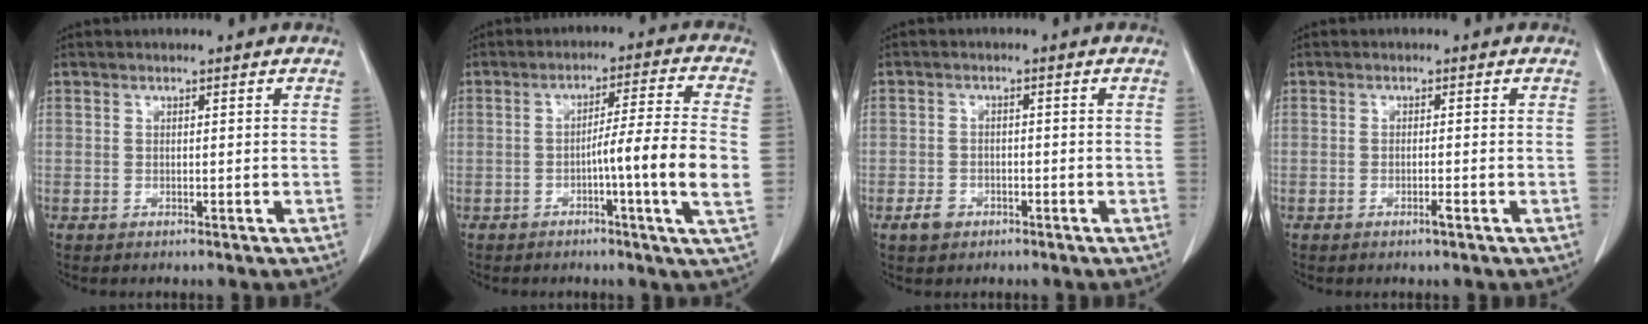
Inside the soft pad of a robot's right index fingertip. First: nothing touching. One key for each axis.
{"total": 10.3, "fx": -1.9, "fy": -1.3, "fz": 10.0, "tx": -0.155, "ty": -0.004, "tz": -0.036}
{"total": 2.7, "fx": -1.5, "fy": 2.1, "fz": 0.8, "tx": -0.012, "ty": 0.006, "tz": -0.021}
{"total": 1.3, "fx": -0.8, "fy": 0.0, "fz": 1.0, "tx": -0.021, "ty": -0.001, "tz": -0.013}